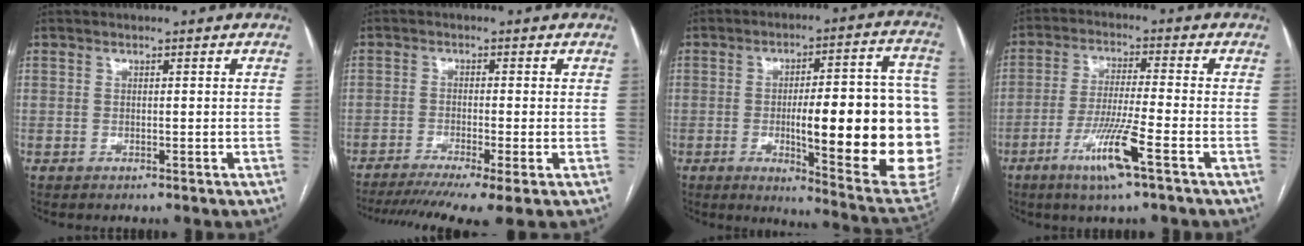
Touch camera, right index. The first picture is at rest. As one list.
[{"total": 10.3, "force": [-7.2, 0.6, 7.4], "torque": [-0.113, -0.013, -0.114]}, {"total": 25.8, "force": [-3.0, 4.5, 25.2], "torque": [-0.251, 0.014, -0.029]}, {"total": 9.2, "force": [-4.5, -0.5, 7.9], "torque": [-0.155, -0.016, -0.086]}]